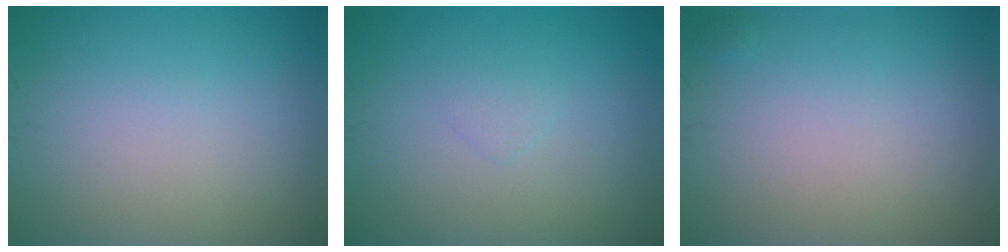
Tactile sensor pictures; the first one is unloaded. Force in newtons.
{"total": 0.6, "press": 0.6, "slide": 0.0}
{"total": 0.0}